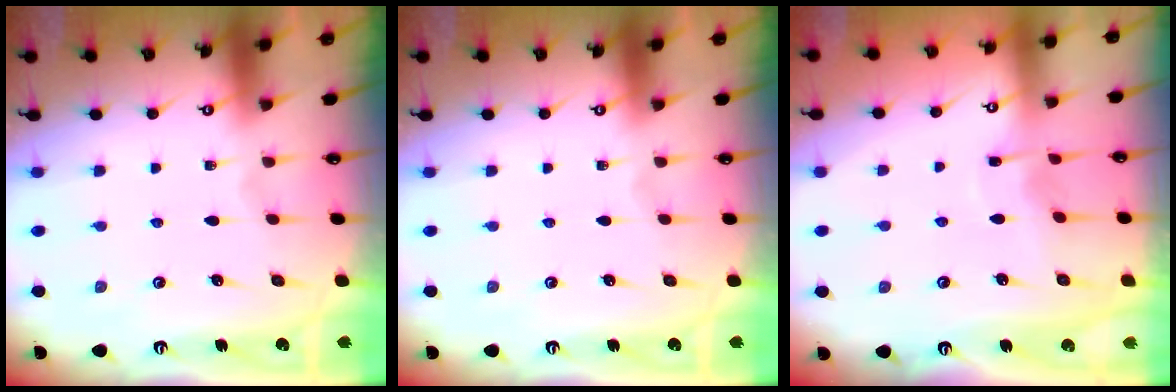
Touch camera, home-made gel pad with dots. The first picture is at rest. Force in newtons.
{"total": 0.0}
{"total": 2.9, "press": 2.9, "slide": 0.4}